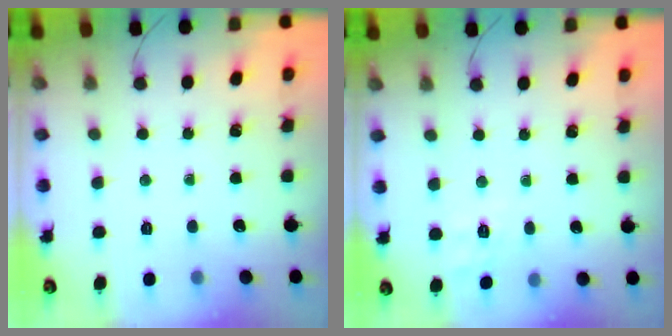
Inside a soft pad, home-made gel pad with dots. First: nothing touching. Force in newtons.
{"total": 2.1, "press": 0.9, "slide": 1.9}